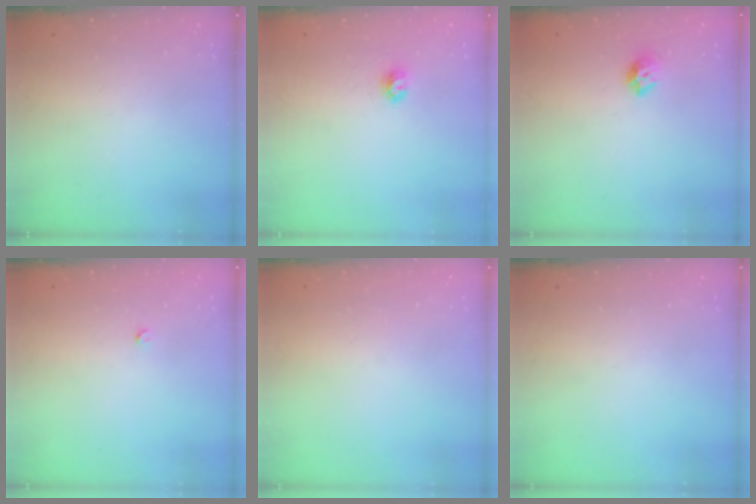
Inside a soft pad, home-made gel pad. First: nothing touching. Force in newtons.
{"total": 3.7, "press": 3.7, "slide": 0.3}
{"total": 7.9, "press": 7.9, "slide": 0.7}
{"total": 2.2, "press": 2.2, "slide": 0.3}
{"total": 0.8, "press": 0.8, "slide": 0.0}
{"total": 0.0}